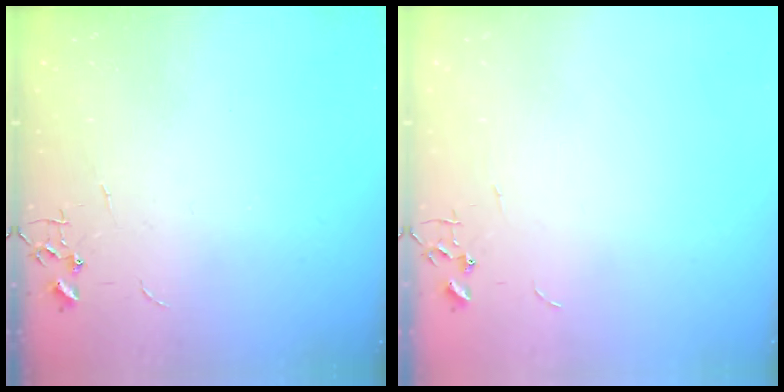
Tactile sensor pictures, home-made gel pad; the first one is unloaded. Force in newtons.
{"total": 0.0}